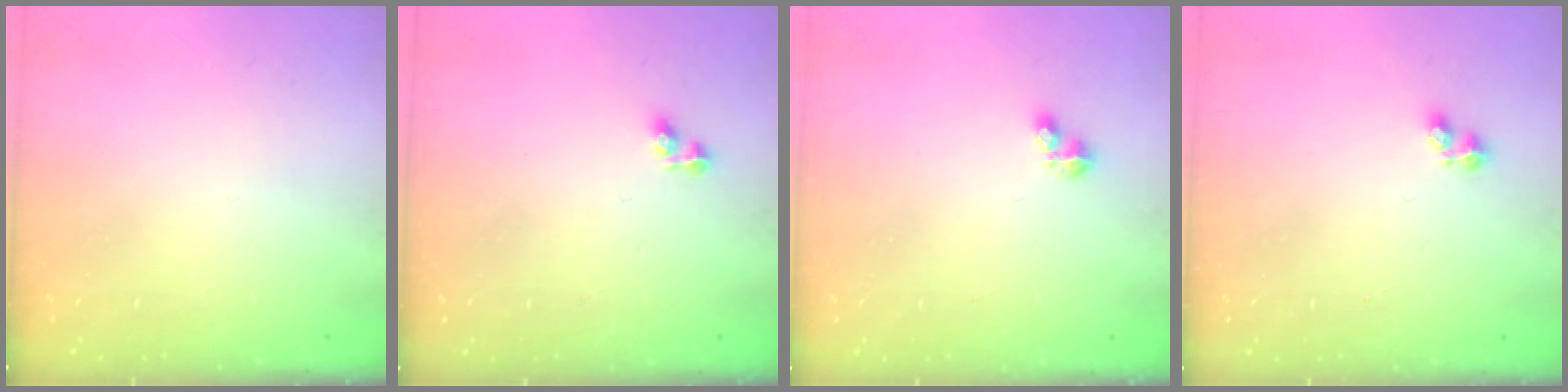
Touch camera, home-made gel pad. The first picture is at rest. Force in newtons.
{"total": 2.9, "press": 2.9, "slide": 0.4}
{"total": 2.8, "press": 2.8, "slide": 0.4}
{"total": 2.4, "press": 2.3, "slide": 0.8}